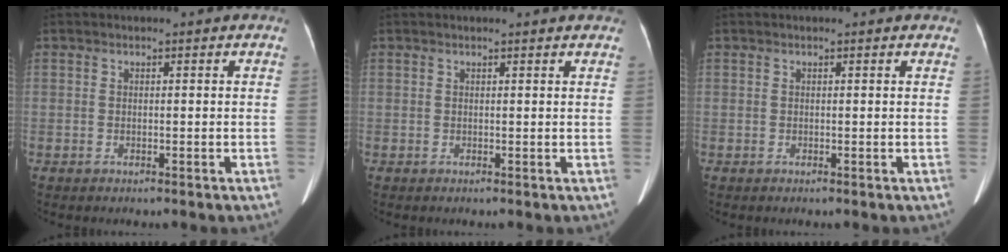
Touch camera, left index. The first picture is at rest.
{"total": 5.3, "force": [5.1, 0.7, 1.6], "torque": [-0.017, 0.009, 0.037]}
{"total": 1.1, "force": [1.0, 0.3, 0.3], "torque": [-0.010, 0.004, -0.001]}